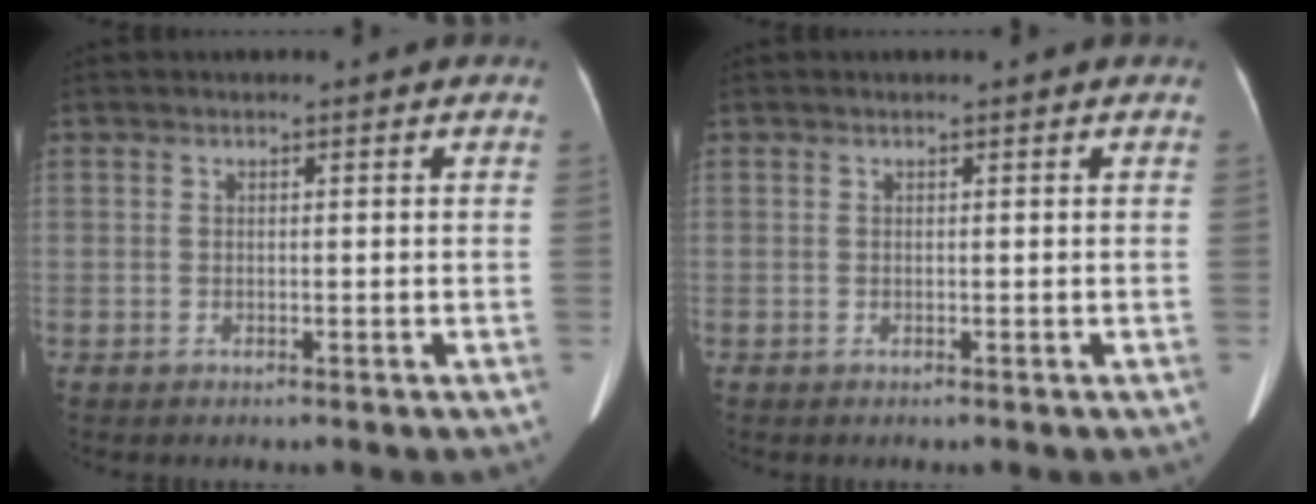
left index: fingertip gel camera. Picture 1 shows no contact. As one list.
[{"total": 0.0}]